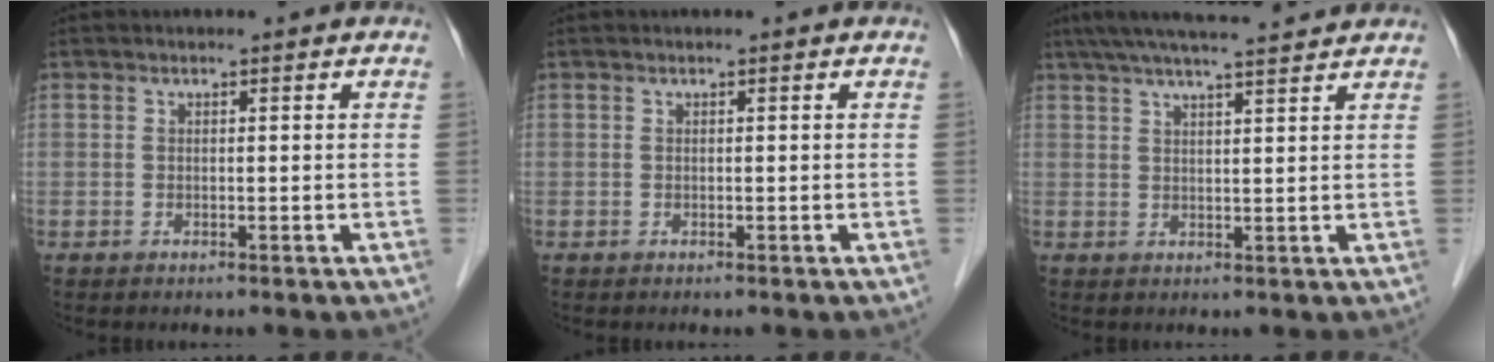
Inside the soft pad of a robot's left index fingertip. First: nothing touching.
{"total": 0.0}
{"total": 11.3, "force": [10.0, 0.4, 5.2], "torque": [-0.091, 0.031, 0.145]}